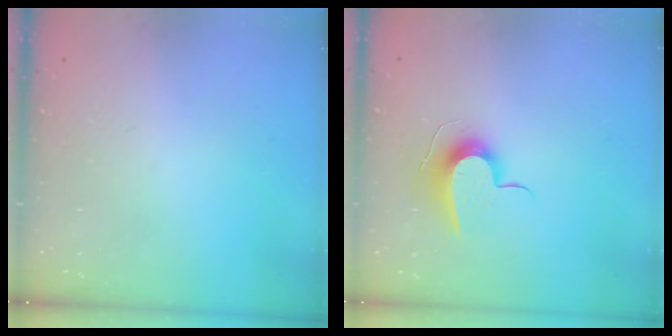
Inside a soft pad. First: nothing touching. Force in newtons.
{"total": 11.1, "press": 11.0, "slide": 0.5}